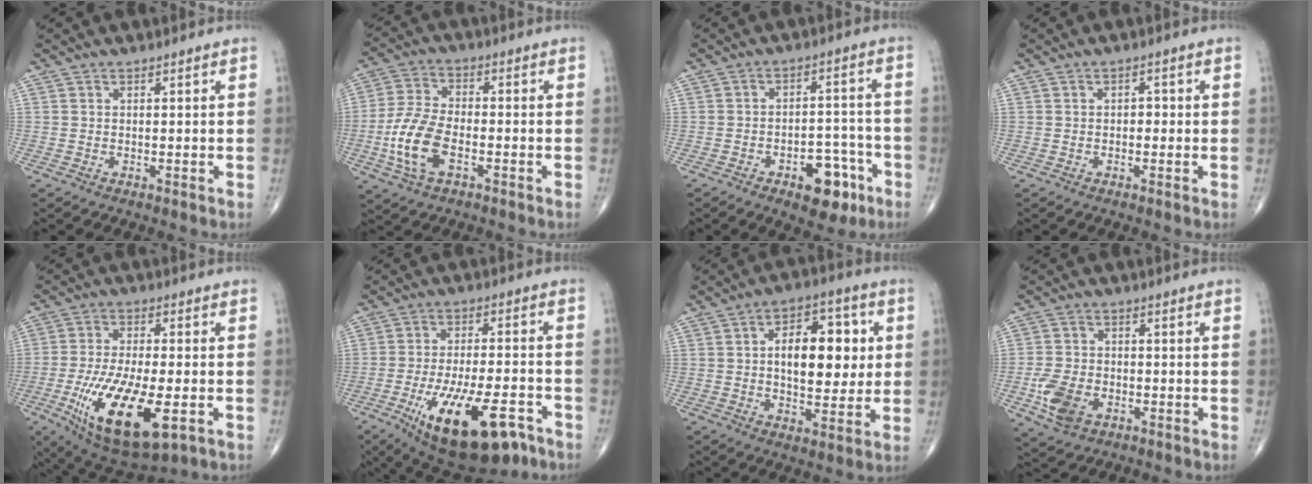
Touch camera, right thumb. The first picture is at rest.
{"total": 10.9, "force": [-3.3, 5.7, 8.7], "torque": [-0.185, 0.015, -0.067]}
{"total": 9.7, "force": [-5.0, 5.3, 6.4], "torque": [-0.052, 0.042, -0.066]}
{"total": 1.4, "force": [-0.2, 1.0, 1.0], "torque": [-0.001, 0.003, -0.009]}
{"total": 18.8, "force": [-6.2, 7.1, 16.3], "torque": [-0.315, -0.011, -0.092]}
{"total": 20.1, "force": [-10.3, 7.7, 15.4], "torque": [-0.241, 0.031, -0.151]}
{"total": 14.2, "force": [1.7, 7.9, 11.7], "torque": [-0.134, 0.007, 0.021]}
{"total": 8.1, "force": [-3.0, 5.5, 5.2], "torque": [-0.101, 0.007, -0.053]}